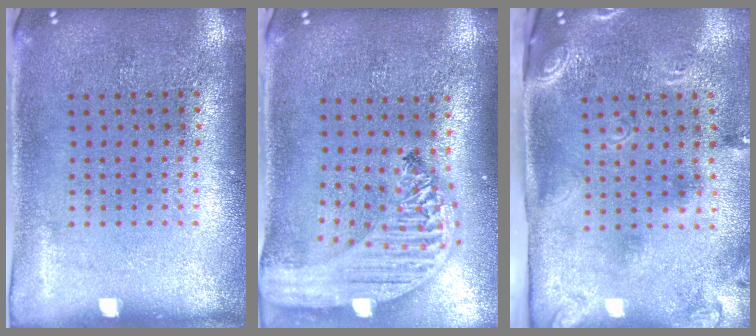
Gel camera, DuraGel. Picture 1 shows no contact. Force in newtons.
{"total": 3.1, "press": 2.4, "slide": 1.9}
{"total": 2.8, "press": 1.9, "slide": 2.0}